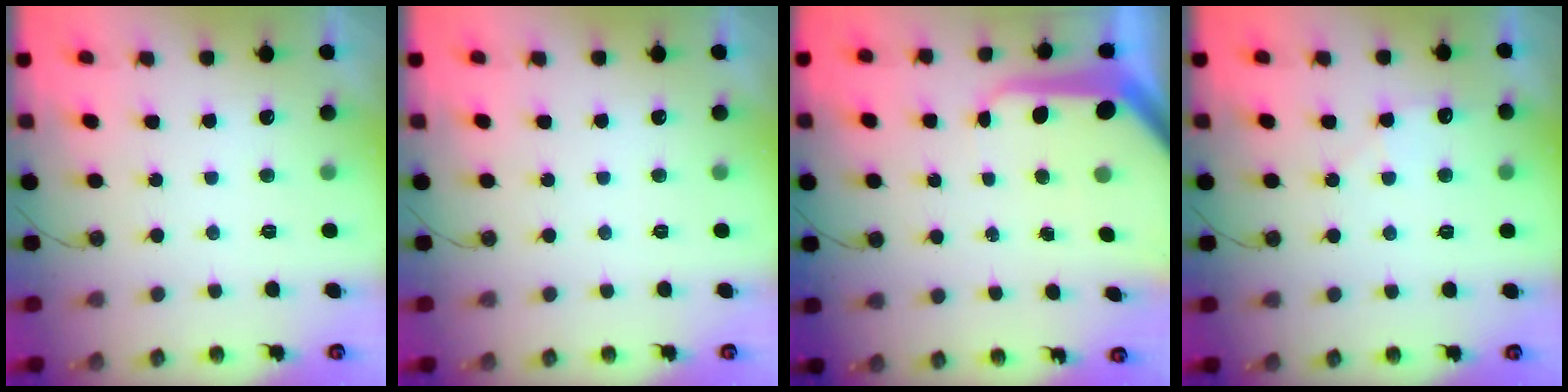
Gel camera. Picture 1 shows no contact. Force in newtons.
{"total": 0.0}
{"total": 10.0, "press": 9.9, "slide": 1.1}
{"total": 6.0, "press": 5.9, "slide": 0.8}